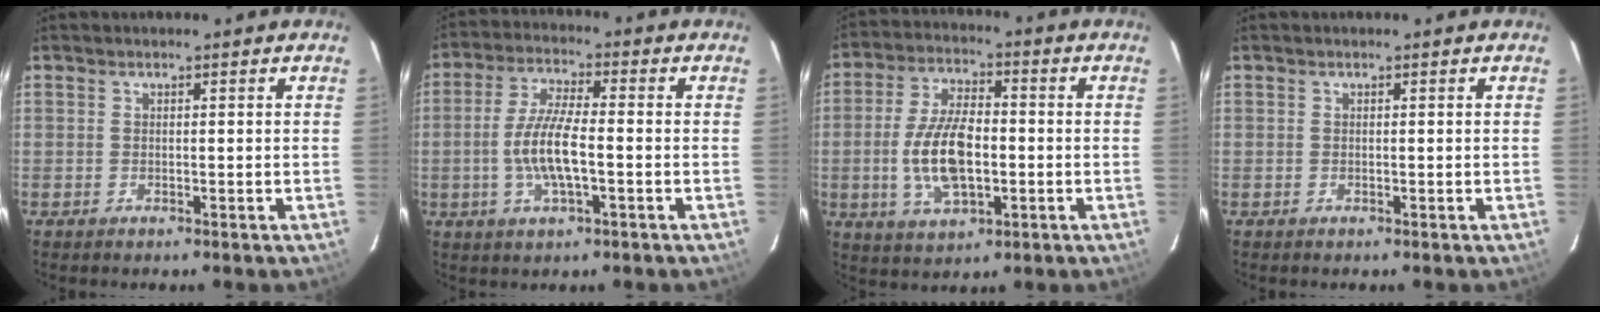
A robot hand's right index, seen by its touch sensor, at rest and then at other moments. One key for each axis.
{"total": 8.8, "fx": -1.9, "fy": 2.2, "fz": 8.3, "tx": -0.167, "ty": -0.001, "tz": -0.038}
{"total": 12.5, "fx": -1.9, "fy": 6.0, "fz": 10.8, "tx": -0.218, "ty": 0.003, "tz": -0.031}
{"total": 0.0}